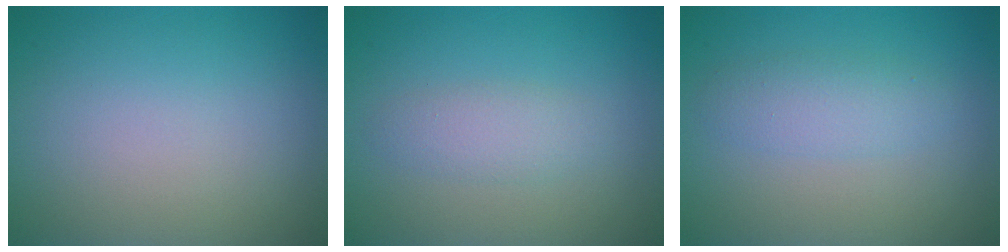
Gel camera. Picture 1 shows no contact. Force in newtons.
{"total": 2.0, "press": 2.0, "slide": 0.1}
{"total": 2.4, "press": 2.4, "slide": 0.0}